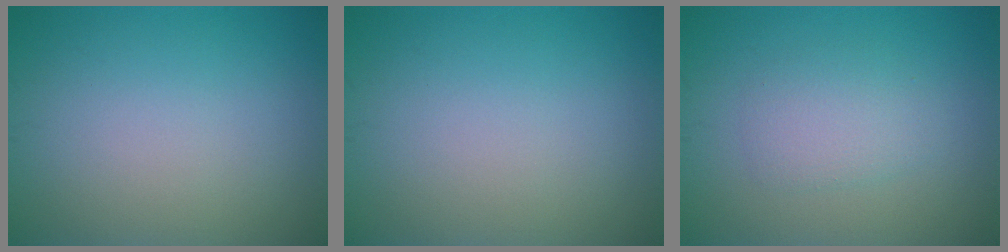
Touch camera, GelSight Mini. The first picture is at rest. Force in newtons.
{"total": 0.0}
{"total": 2.4, "press": 2.4, "slide": 0.2}